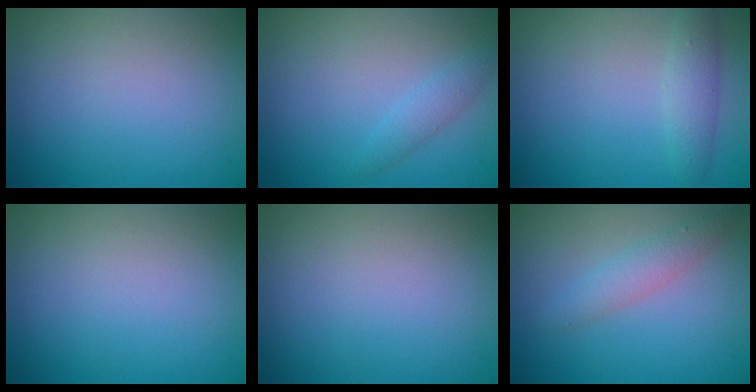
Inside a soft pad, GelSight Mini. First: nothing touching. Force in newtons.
{"total": 1.5, "press": 1.4, "slide": 0.1}
{"total": 2.1, "press": 2.1, "slide": 0.1}
{"total": 0.0}
{"total": 0.0}
{"total": 2.0, "press": 2.0, "slide": 0.0}